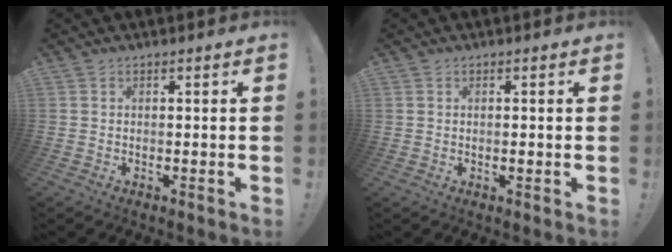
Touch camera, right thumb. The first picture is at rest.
{"total": 0.9, "force": [-0.1, 0.8, -0.1], "torque": [0.009, 0.002, -0.003]}